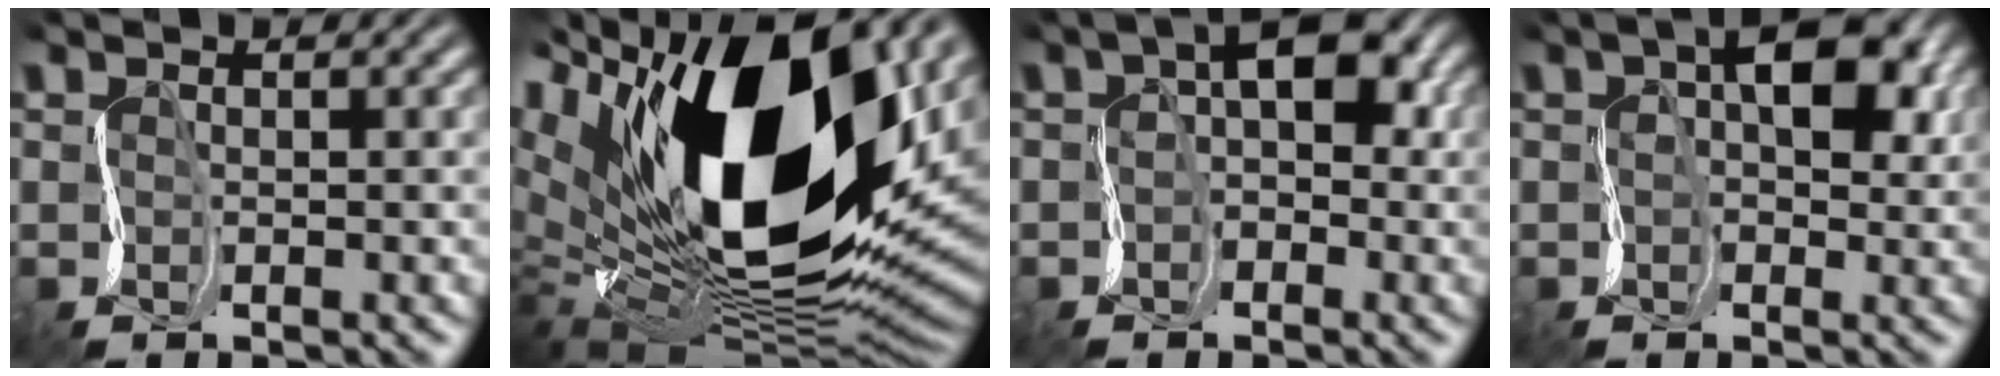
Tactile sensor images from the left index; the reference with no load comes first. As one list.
[{"total": 18.5, "force": [6.3, 10.4, 13.9], "torque": [-0.278, -0.004, 0.130]}, {"total": 4.9, "force": [0.8, 2.4, 4.2], "torque": [-0.064, 0.028, 0.010]}, {"total": 5.6, "force": [1.9, 2.4, 4.7], "torque": [-0.076, 0.023, 0.027]}]